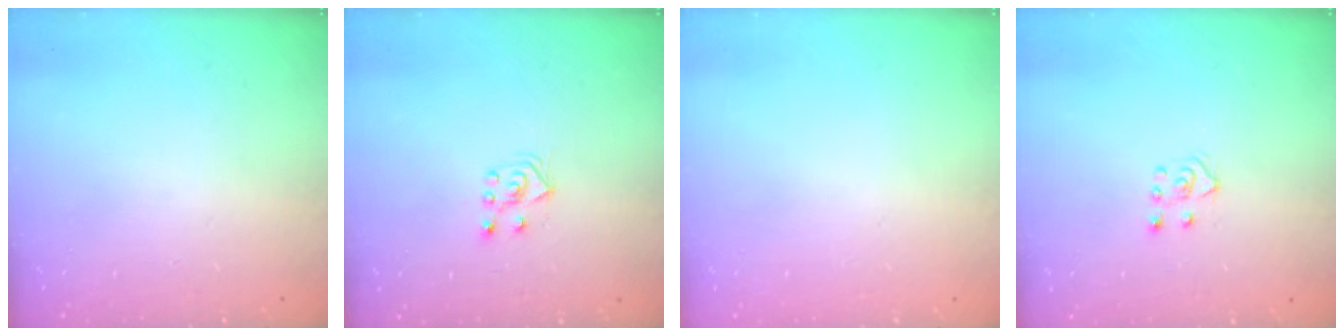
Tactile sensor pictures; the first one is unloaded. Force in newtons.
{"total": 5.7, "press": 5.7, "slide": 0.8}
{"total": 0.0}
{"total": 4.3, "press": 4.2, "slide": 0.5}